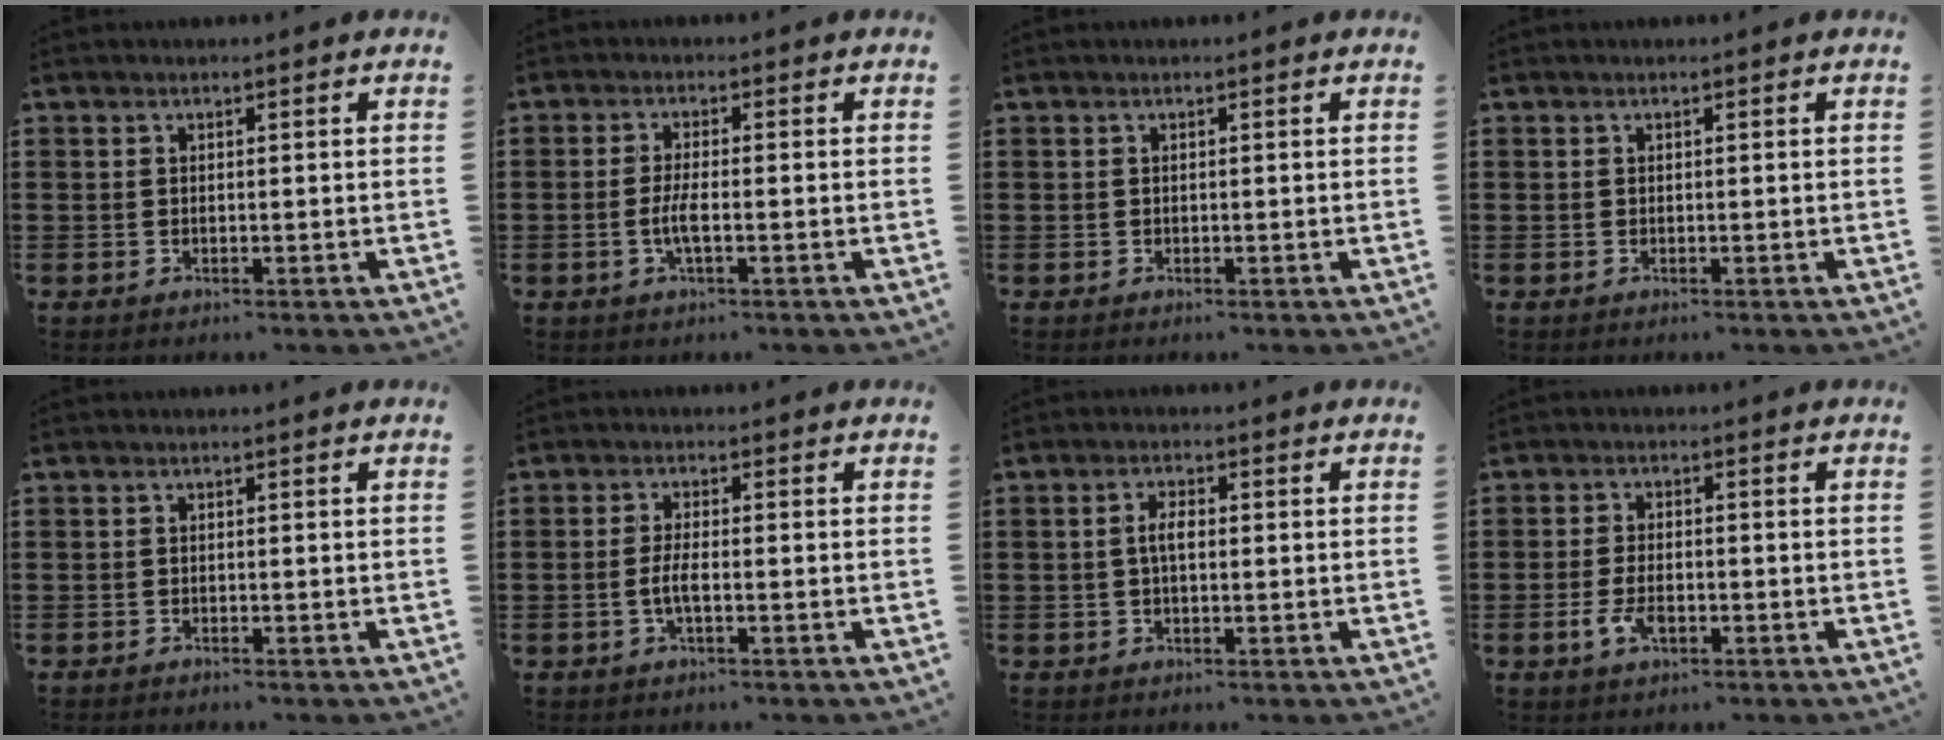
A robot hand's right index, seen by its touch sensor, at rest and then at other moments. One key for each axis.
{"total": 3.3, "fx": -0.9, "fy": 0.6, "fz": 3.1, "tx": -0.069, "ty": -0.006, "tz": -0.022}
{"total": 0.0}
{"total": 0.0}
{"total": 0.6, "fx": -0.6, "fy": 0.0, "fz": 0.0, "tx": 0.000, "ty": -0.001, "tz": -0.013}
{"total": 2.9, "fx": -0.9, "fy": 0.6, "fz": 2.7, "tx": -0.064, "ty": -0.004, "tz": -0.022}
{"total": 2.9, "fx": -0.1, "fy": 1.2, "fz": 2.6, "tx": -0.058, "ty": 0.000, "tz": -0.005}
{"total": 4.0, "fx": -1.4, "fy": 2.0, "fz": 3.3, "tx": -0.078, "ty": -0.004, "tz": -0.029}